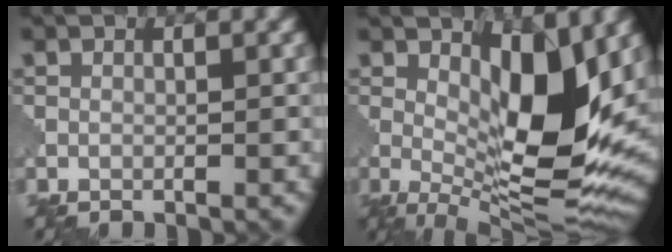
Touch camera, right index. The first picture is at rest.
{"total": 10.4, "force": [2.2, 3.8, 9.4], "torque": [-0.149, -0.017, 0.045]}